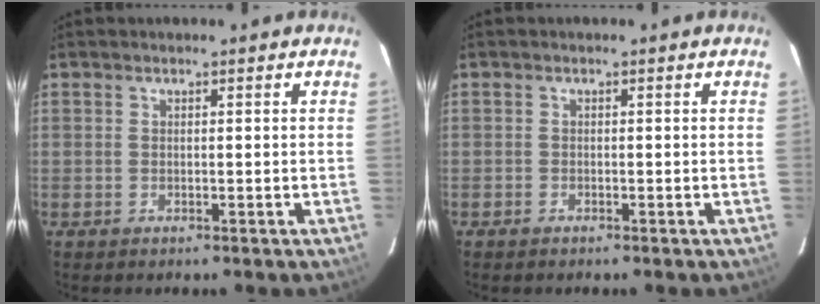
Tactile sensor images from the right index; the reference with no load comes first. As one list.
[{"total": 0.5, "force": [-0.5, 0.3, 0.0], "torque": [-0.001, 0.002, -0.011]}]